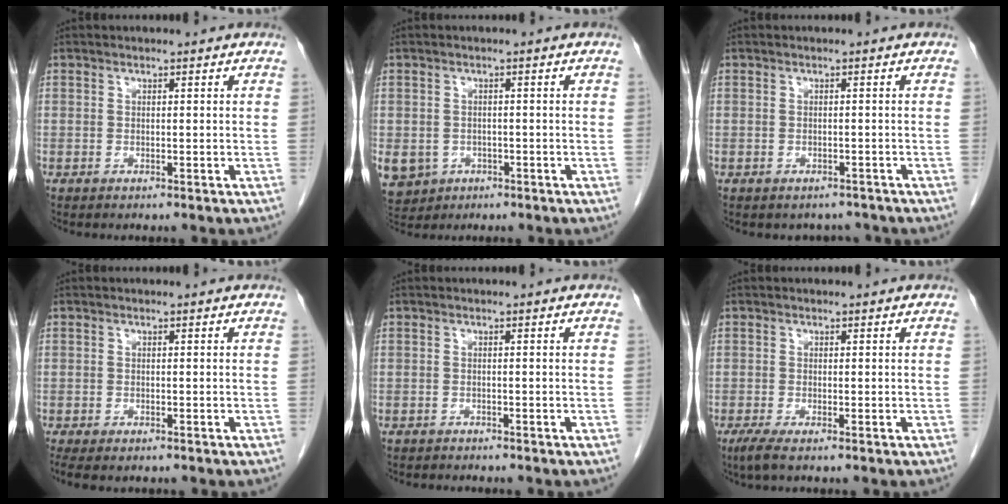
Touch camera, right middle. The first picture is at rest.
{"total": 11.0, "force": [-4.2, 9.4, 3.9], "torque": [-0.122, -0.001, -0.051]}
{"total": 2.4, "force": [-2.1, 1.2, -0.2], "torque": [0.002, 0.006, -0.027]}
{"total": 3.9, "force": [-3.1, 1.5, 1.9], "torque": [-0.027, -0.011, -0.043]}
{"total": 1.7, "force": [-1.6, 0.5, 0.2], "torque": [-0.007, -0.004, -0.023]}
{"total": 1.8, "force": [-1.1, 0.1, 1.4], "torque": [-0.036, -0.008, -0.026]}